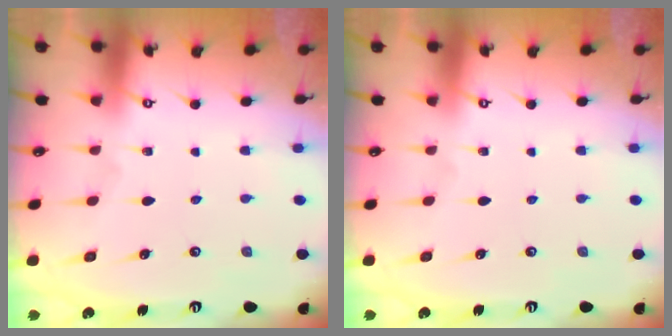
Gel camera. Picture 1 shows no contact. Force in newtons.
{"total": 0.0}